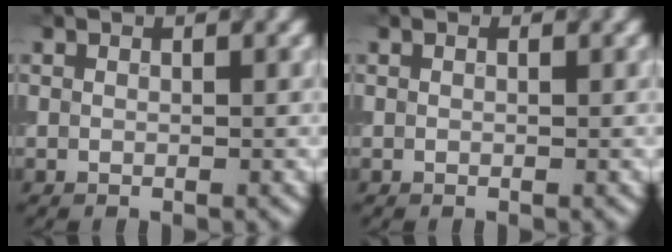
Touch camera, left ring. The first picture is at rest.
{"total": 0.0}